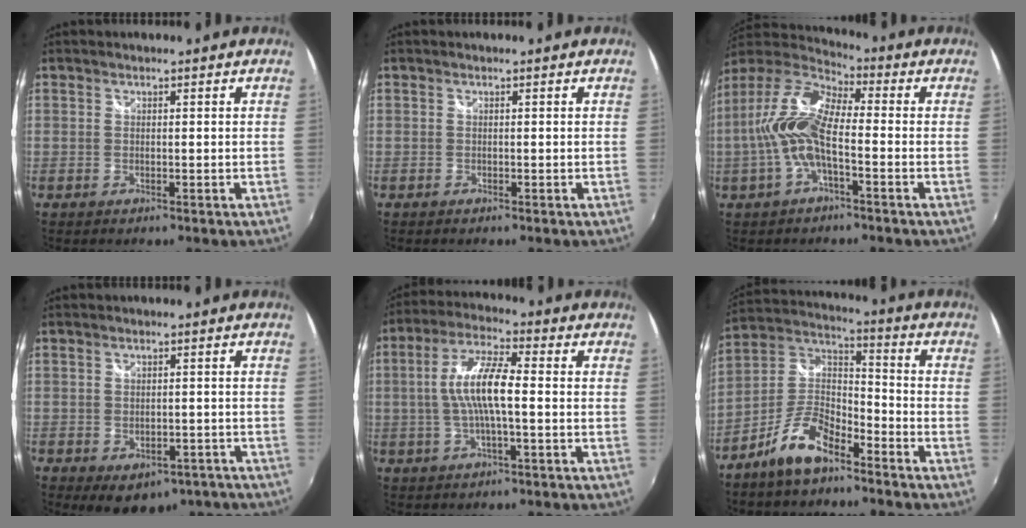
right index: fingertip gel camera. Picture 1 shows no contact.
{"total": 0.0}
{"total": 13.2, "force": [-2.0, 4.6, 12.2], "torque": [-0.247, 0.009, -0.043]}
{"total": 10.3, "force": [-6.6, 6.1, 5.1], "torque": [-0.092, -0.010, -0.069]}
{"total": 9.7, "force": [-0.8, 1.9, 9.5], "torque": [-0.189, 0.009, -0.015]}
{"total": 11.2, "force": [-7.3, 4.5, 7.1], "torque": [-0.162, 0.018, -0.140]}